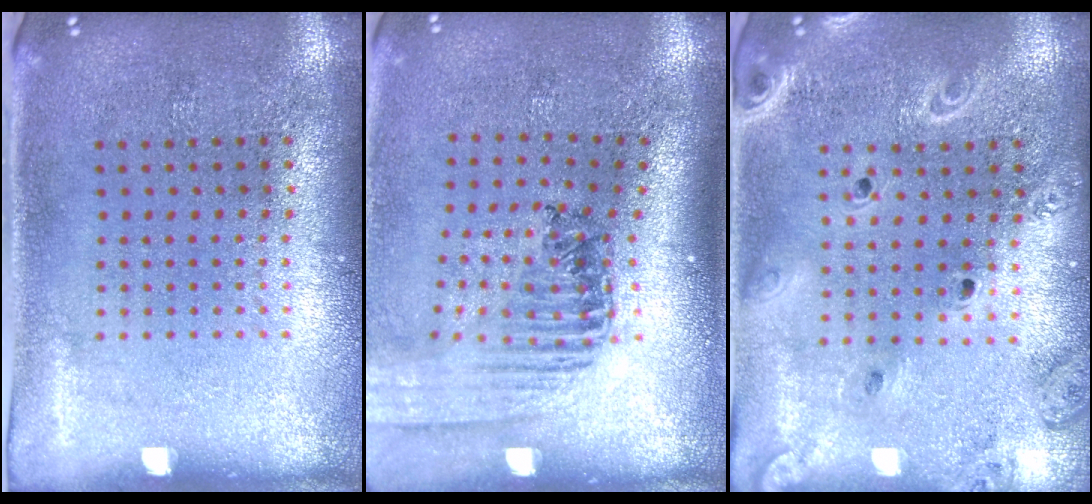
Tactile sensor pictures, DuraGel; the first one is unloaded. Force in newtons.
{"total": 1.5, "press": 1.5, "slide": 0.2}
{"total": 2.1, "press": 1.9, "slide": 0.9}